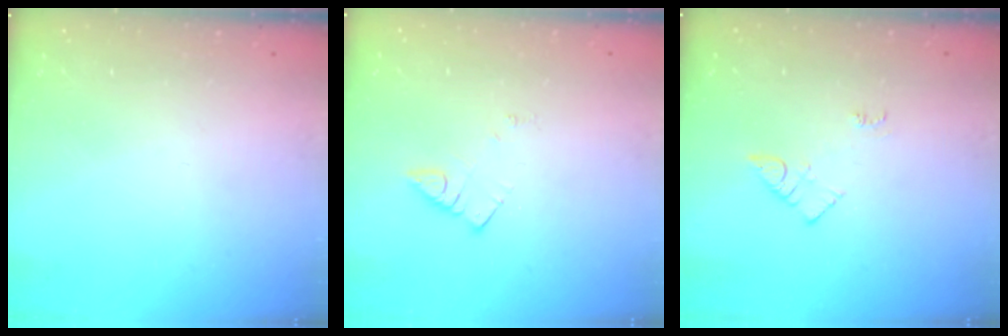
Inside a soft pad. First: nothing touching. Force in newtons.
{"total": 2.8, "press": 2.7, "slide": 0.3}
{"total": 4.5, "press": 4.5, "slide": 0.6}